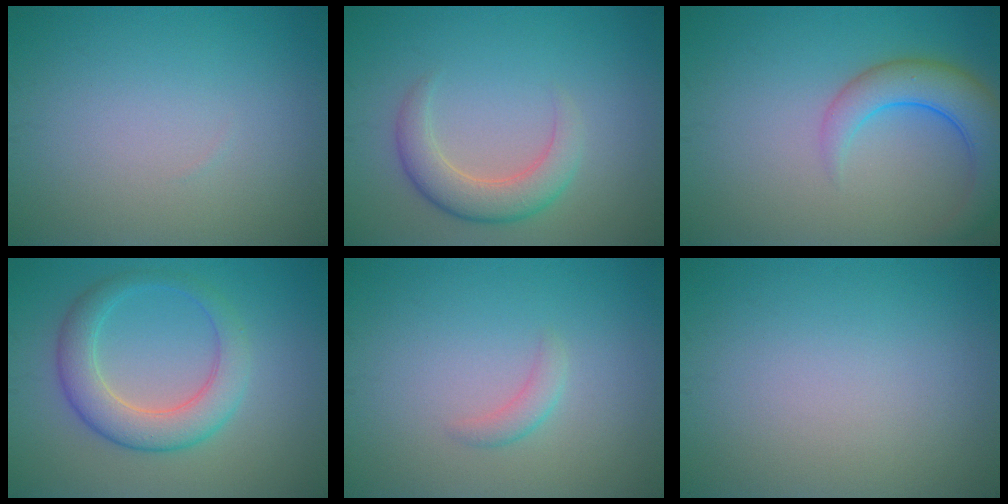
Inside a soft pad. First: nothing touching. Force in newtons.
{"total": 3.8, "press": 3.8, "slide": 0.4}
{"total": 5.3, "press": 5.3, "slide": 0.3}
{"total": 5.0, "press": 5.0, "slide": 0.3}
{"total": 1.3, "press": 1.3, "slide": 0.1}
{"total": 0.0}